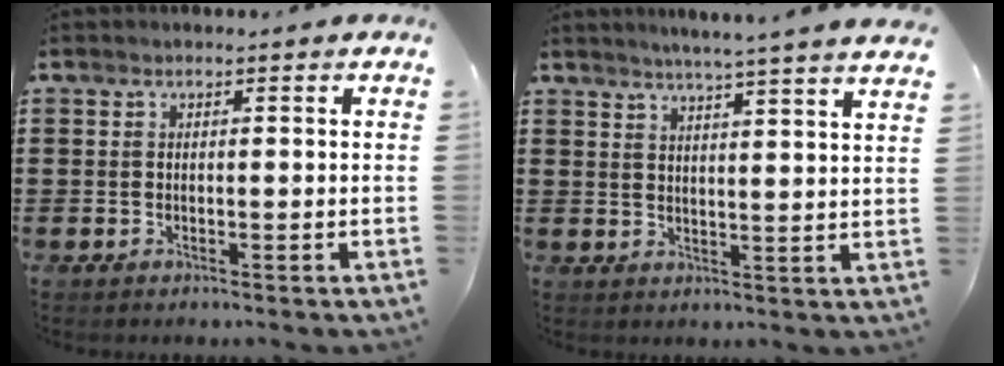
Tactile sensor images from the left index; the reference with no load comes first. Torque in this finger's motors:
{"motor_torque": [1.09, -1.05, 0.26, 0.12]}